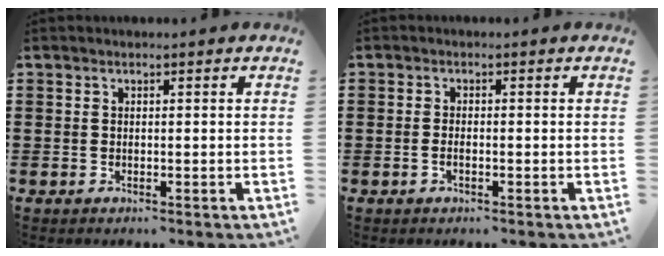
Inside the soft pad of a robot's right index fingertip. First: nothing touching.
{"total": 1.1, "force": [-0.5, 0.3, 0.9], "torque": [-0.019, -0.005, -0.007]}